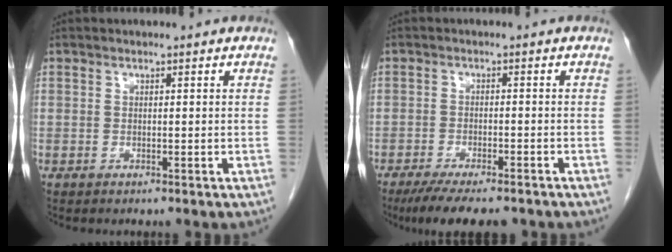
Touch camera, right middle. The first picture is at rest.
{"total": 10.0, "force": [-8.1, 2.1, 5.5], "torque": [-0.079, -0.014, -0.122]}